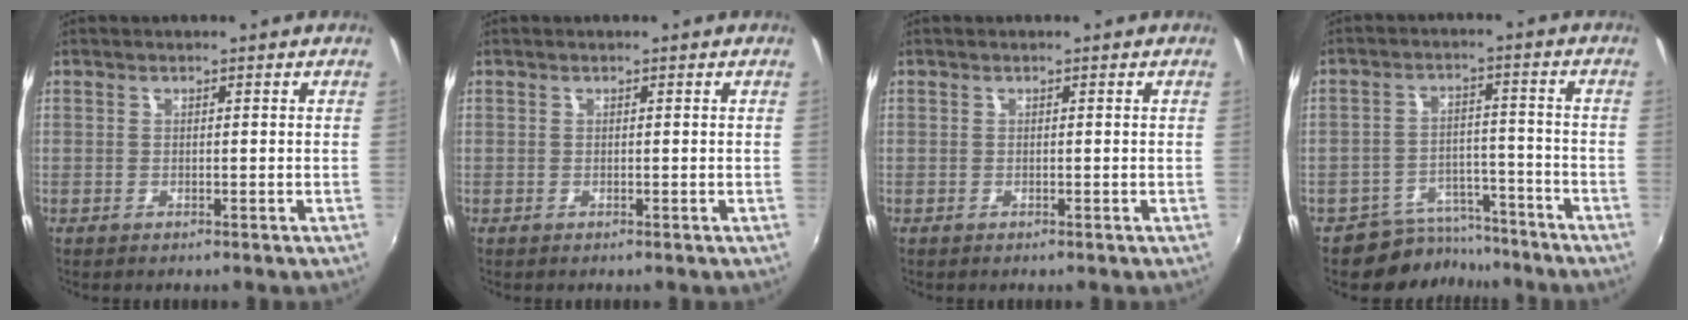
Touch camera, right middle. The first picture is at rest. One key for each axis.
{"total": 0.0}
{"total": 0.0}
{"total": 8.3, "fx": -7.3, "fy": 3.8, "fz": 0.2, "tx": -0.016, "ty": 0.024, "tz": -0.105}